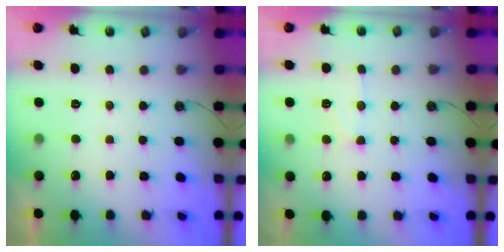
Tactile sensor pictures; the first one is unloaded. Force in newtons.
{"total": 9.8, "press": 9.7, "slide": 0.9}